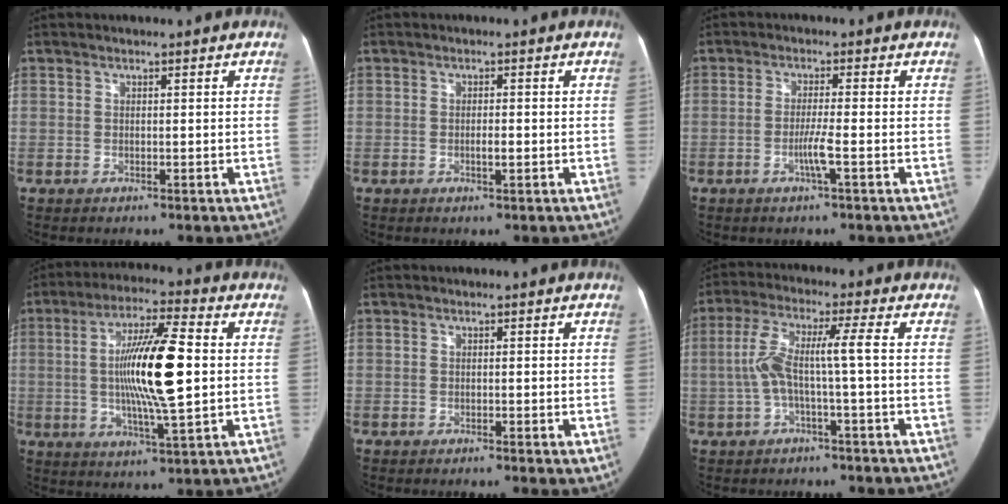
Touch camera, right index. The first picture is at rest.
{"total": 1.5, "force": [-0.4, 0.3, 1.4], "torque": [-0.026, 0.001, -0.007]}
{"total": 3.1, "force": [-1.3, -0.6, 2.8], "torque": [-0.051, -0.007, -0.029]}
{"total": 14.6, "force": [0.5, 1.7, 14.5], "torque": [-0.263, 0.004, 0.005]}
{"total": 1.3, "force": [-0.6, 0.1, 1.2], "torque": [-0.018, -0.002, -0.009]}
{"total": 7.4, "force": [-0.9, -0.3, 7.3], "torque": [-0.152, 0.028, -0.017]}